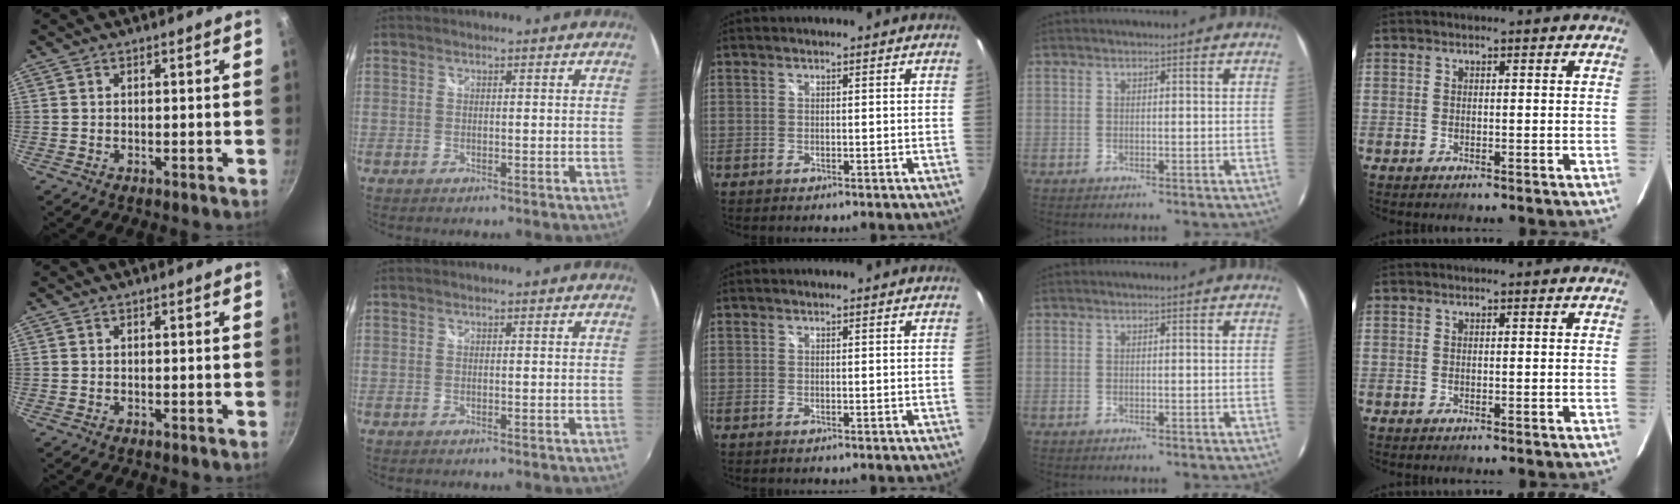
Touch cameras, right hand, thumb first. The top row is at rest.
{}